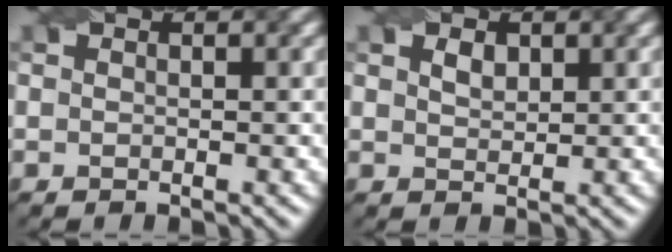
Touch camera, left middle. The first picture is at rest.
{"total": 1.2, "force": [0.7, 0.7, 0.7], "torque": [-0.013, 0.001, 0.017]}